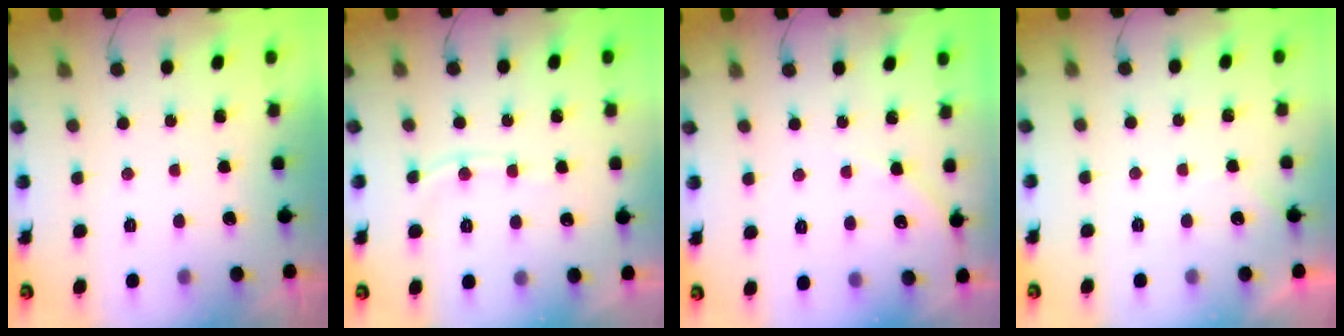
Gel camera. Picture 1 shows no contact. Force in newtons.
{"total": 5.7, "press": 5.6, "slide": 0.8}
{"total": 3.0, "press": 3.0, "slide": 0.6}
{"total": 2.5, "press": 2.4, "slide": 0.3}